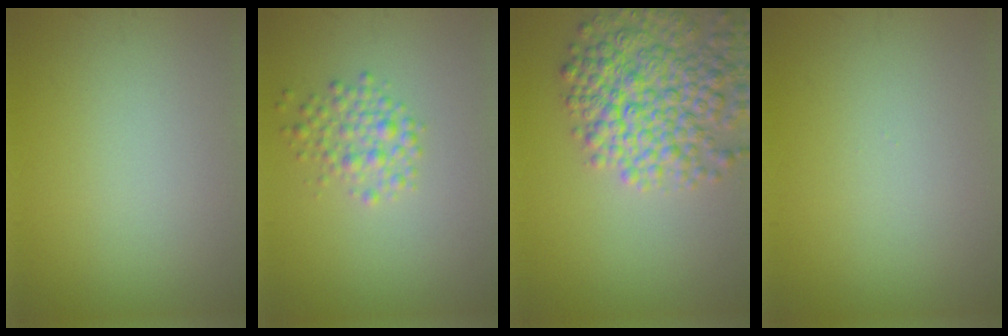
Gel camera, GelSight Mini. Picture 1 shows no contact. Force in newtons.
{"total": 2.4, "press": 2.4, "slide": 0.1}
{"total": 7.7, "press": 7.7, "slide": 0.4}
{"total": 0.0}